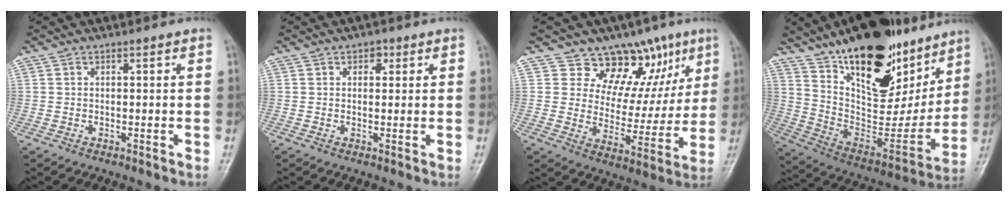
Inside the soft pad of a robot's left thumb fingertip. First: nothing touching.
{"total": 2.5, "force": [1.1, 1.8, 1.4], "torque": [-0.001, -0.001, 0.011]}
{"total": 13.7, "force": [8.9, 8.7, 5.7], "torque": [-0.018, -0.043, 0.132]}
{"total": 30.6, "force": [19.3, 13.9, 19.2], "torque": [-0.260, -0.072, 0.320]}